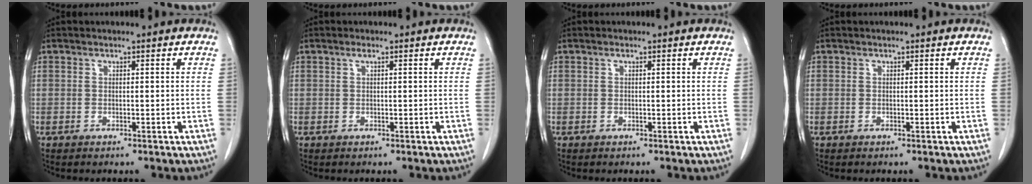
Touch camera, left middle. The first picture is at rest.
{"total": 0.6, "force": [0.3, 0.1, 0.5], "torque": [-0.010, 0.002, 0.005]}
{"total": 0.0}
{"total": 0.0}